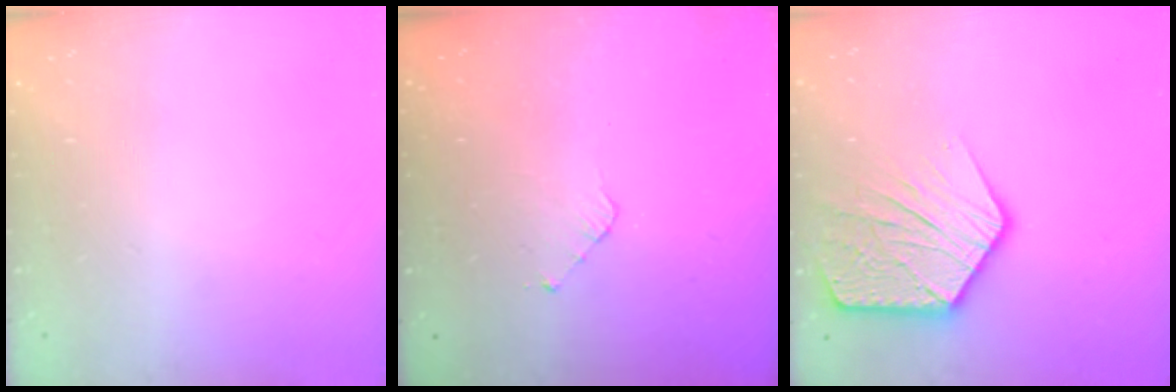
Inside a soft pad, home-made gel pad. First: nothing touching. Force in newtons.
{"total": 2.8, "press": 2.8, "slide": 0.2}
{"total": 15.2, "press": 15.2, "slide": 1.1}